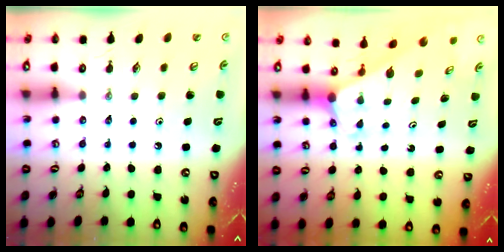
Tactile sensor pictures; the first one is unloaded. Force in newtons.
{"total": 1.9, "press": 1.9, "slide": 0.1}